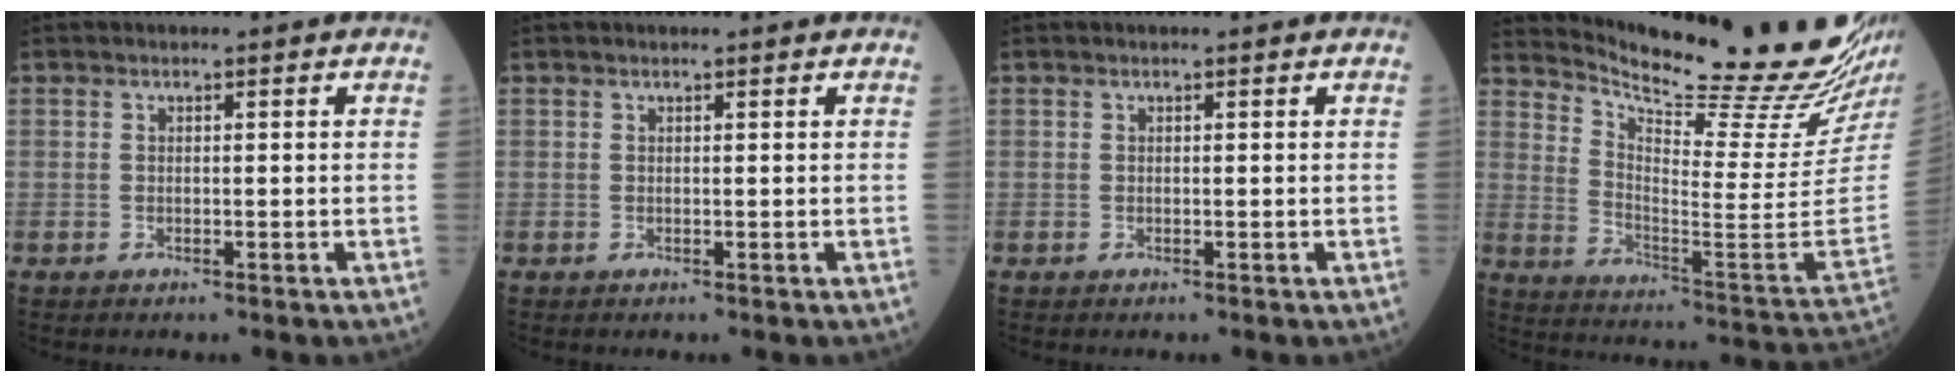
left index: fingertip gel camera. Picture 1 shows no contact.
{"total": 1.1, "force": [1.0, 0.0, 0.4], "torque": [-0.007, 0.009, 0.015]}
{"total": 0.0}
{"total": 23.6, "force": [21.9, -0.9, 8.6], "torque": [-0.157, -0.126, 0.304]}